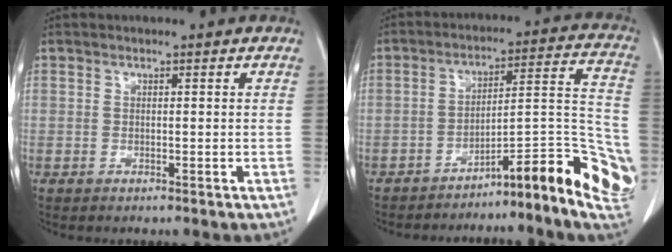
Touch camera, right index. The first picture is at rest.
{"total": 16.6, "force": [-8.5, 2.5, 14.0], "torque": [-0.121, 0.049, -0.114]}